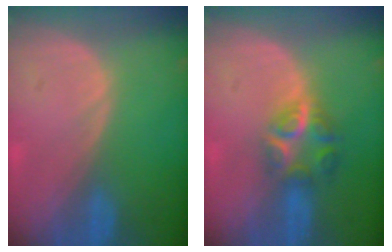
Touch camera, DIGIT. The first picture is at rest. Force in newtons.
{"total": 5.9, "press": 5.4, "slide": 2.5}